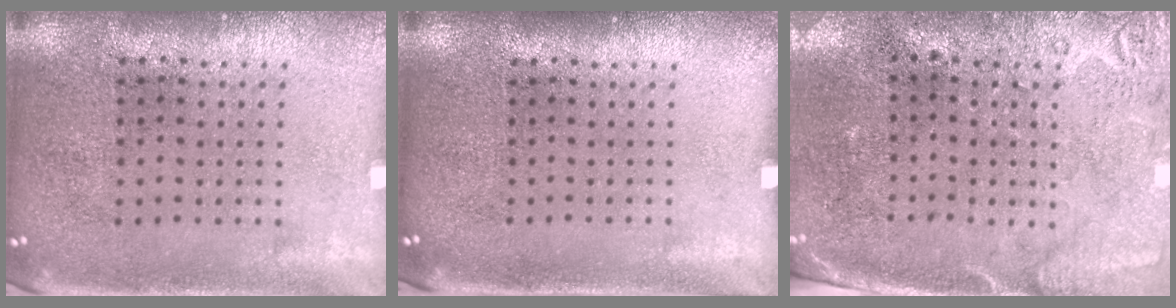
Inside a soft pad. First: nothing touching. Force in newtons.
{"total": 0.0}
{"total": 2.7, "press": 2.2, "slide": 1.6}